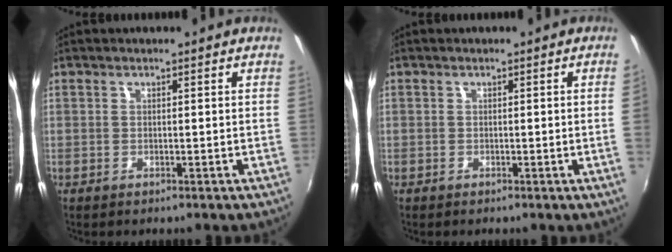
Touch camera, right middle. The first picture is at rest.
{"total": 1.0, "force": [-0.1, -0.6, 0.8], "torque": [-0.006, -0.007, -0.002]}